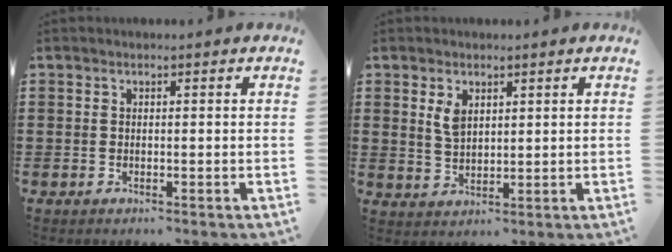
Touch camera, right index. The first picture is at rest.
{"total": 3.2, "force": [1.7, 1.7, 2.2], "torque": [-0.049, 0.004, 0.031]}